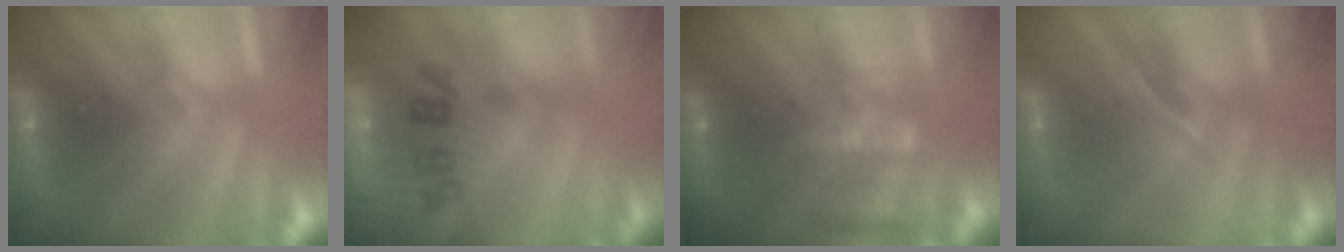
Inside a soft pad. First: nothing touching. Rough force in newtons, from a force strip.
{"total": 7.4}
{"total": 7.1}
{"total": 1.4}